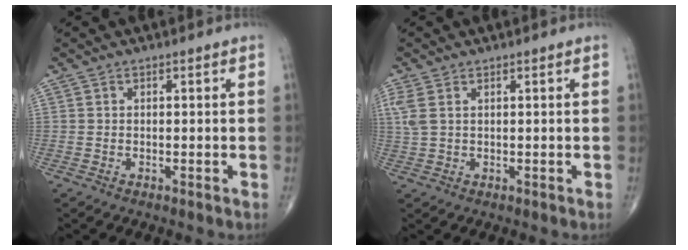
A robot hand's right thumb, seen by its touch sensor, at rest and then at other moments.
{"total": 3.5, "force": [1.3, 1.8, 2.7], "torque": [-0.083, 0.010, 0.034]}